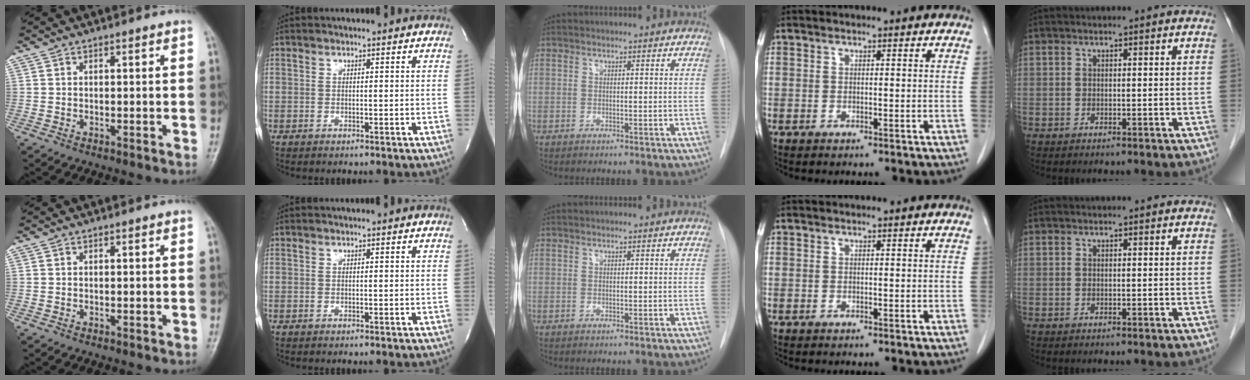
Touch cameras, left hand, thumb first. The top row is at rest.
{}